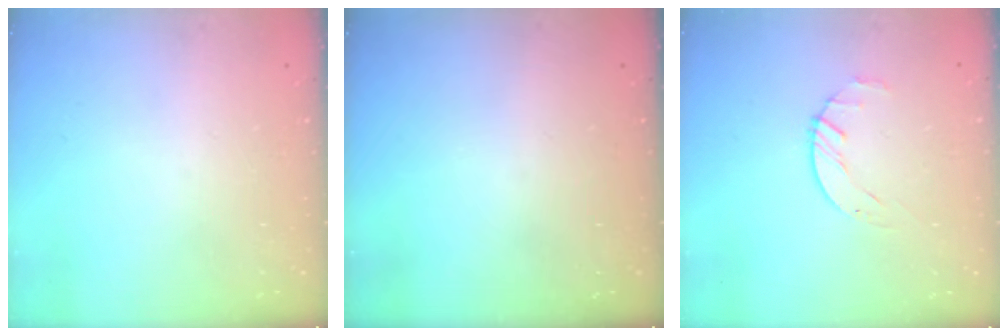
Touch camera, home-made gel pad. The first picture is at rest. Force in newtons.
{"total": 0.0}
{"total": 1.6, "press": 1.6, "slide": 0.3}